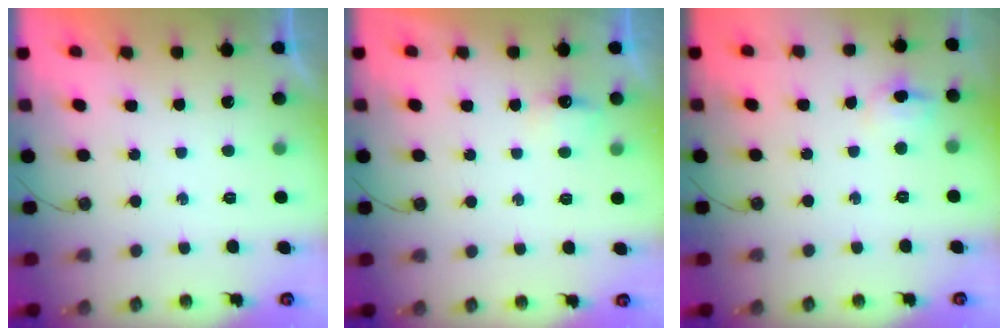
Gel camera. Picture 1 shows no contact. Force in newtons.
{"total": 4.2, "press": 4.1, "slide": 0.6}
{"total": 5.5, "press": 5.3, "slide": 1.2}